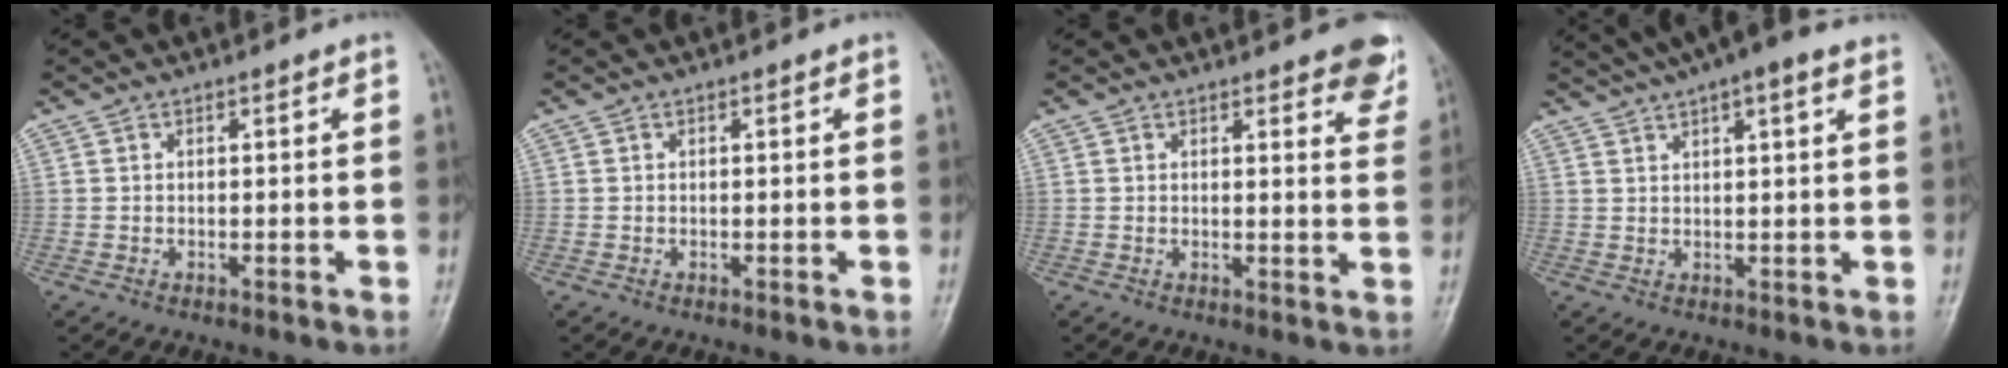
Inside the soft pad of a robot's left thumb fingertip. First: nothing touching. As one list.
[{"total": 0.0}, {"total": 7.3, "force": [5.2, 2.3, 4.5], "torque": [-0.025, -0.025, 0.051]}, {"total": 10.8, "force": [7.3, 2.5, 7.6], "torque": [-0.110, 0.024, 0.109]}]